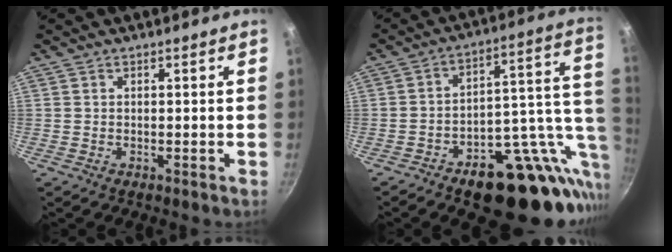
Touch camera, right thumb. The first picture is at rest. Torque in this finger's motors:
{"motor_torque": [3.14, 1.33, 0.09, -0.29, 0.26]}